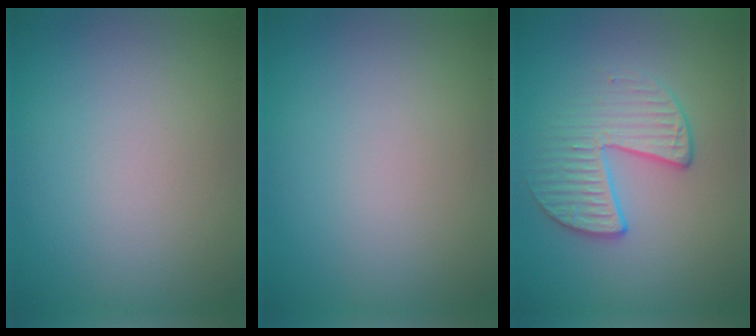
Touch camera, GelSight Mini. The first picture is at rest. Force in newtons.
{"total": 0.0}
{"total": 3.4, "press": 2.9, "slide": 1.8}